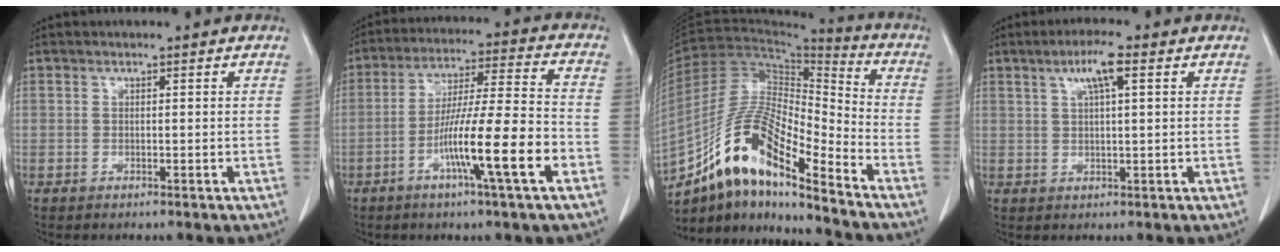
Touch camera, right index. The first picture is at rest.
{"total": 12.9, "force": [-5.1, -0.5, 11.8], "torque": [-0.207, -0.004, -0.090]}
{"total": 15.4, "force": [-10.9, 2.6, 10.6], "torque": [-0.200, 0.016, -0.195]}
{"total": 4.8, "force": [2.2, 0.4, 4.3], "torque": [-0.079, 0.008, 0.039]}